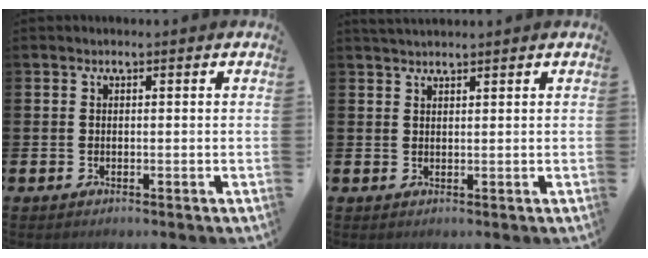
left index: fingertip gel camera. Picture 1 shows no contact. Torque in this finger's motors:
{"motor_torque": [-0.21, -0.40, 0.05, 0.09]}